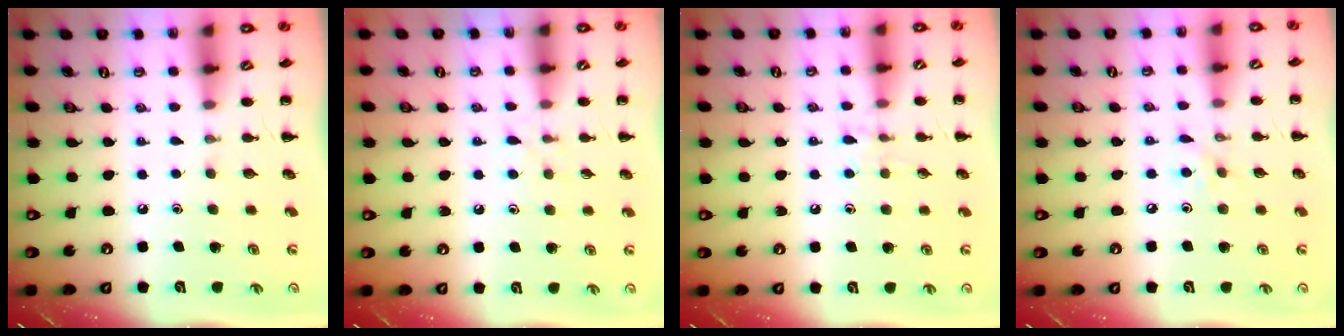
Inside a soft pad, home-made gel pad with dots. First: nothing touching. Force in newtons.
{"total": 5.8, "press": 5.6, "slide": 1.6}
{"total": 6.9, "press": 6.7, "slide": 1.5}
{"total": 3.7, "press": 3.5, "slide": 1.3}